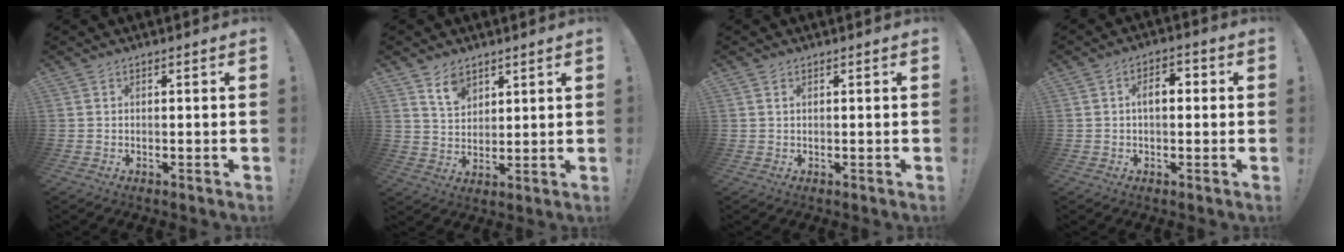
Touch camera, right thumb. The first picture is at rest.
{"total": 7.5, "force": [5.2, 4.4, 3.0], "torque": [-0.054, -0.024, 0.098]}
{"total": 0.8, "force": [0.4, 0.4, 0.5], "torque": [-0.011, 0.001, 0.007]}
{"total": 5.7, "force": [0.3, 3.2, 4.7], "torque": [-0.074, 0.012, 0.001]}